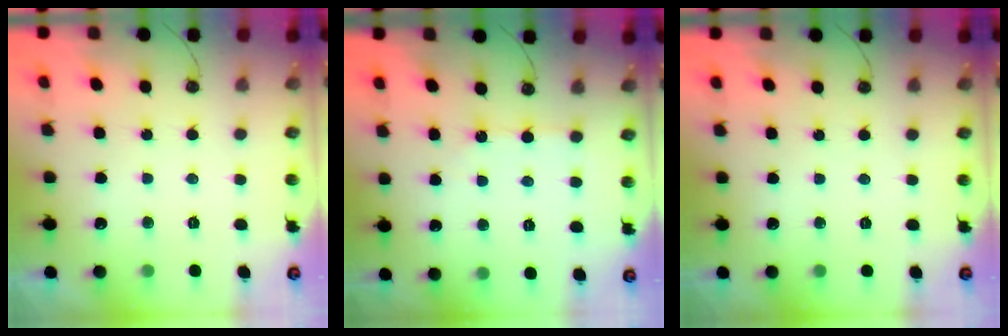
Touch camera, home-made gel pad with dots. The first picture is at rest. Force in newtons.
{"total": 2.0, "press": 1.9, "slide": 0.3}
{"total": 0.0}